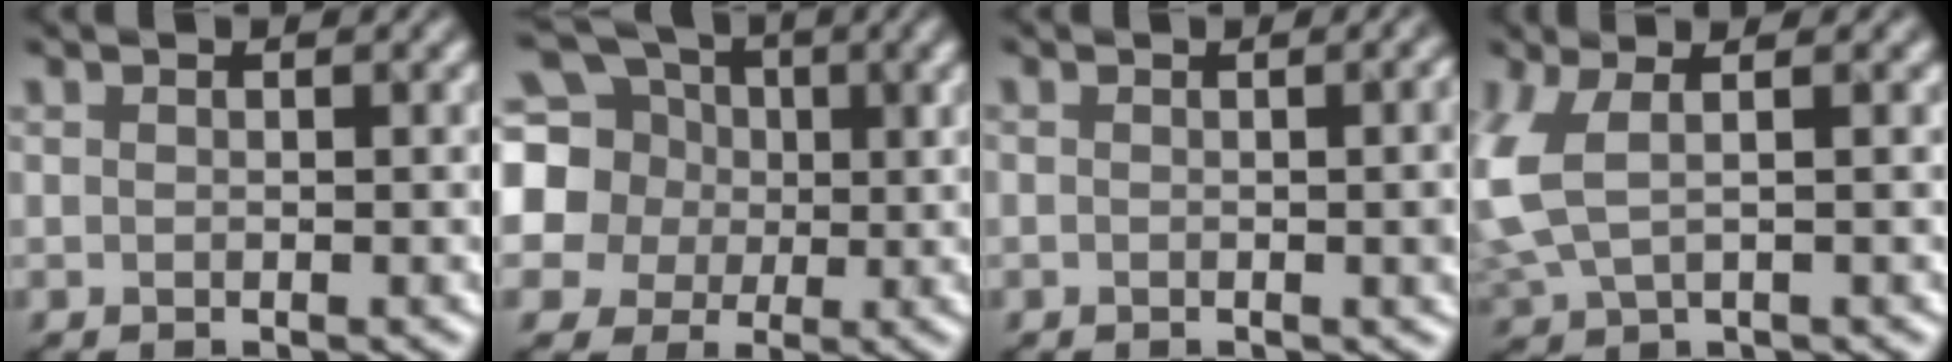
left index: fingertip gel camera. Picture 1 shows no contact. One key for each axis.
{"total": 10.7, "fx": 1.8, "fy": 9.5, "fz": 4.6, "tx": -0.127, "ty": 0.027, "tz": 0.024}
{"total": 6.3, "fx": 0.2, "fy": 3.0, "fz": 5.5, "tx": -0.008, "ty": 0.043, "tz": -0.017}
{"total": 4.3, "fx": 0.1, "fy": 1.9, "fz": 3.9, "tx": -0.113, "ty": 0.004, "tz": 0.013}